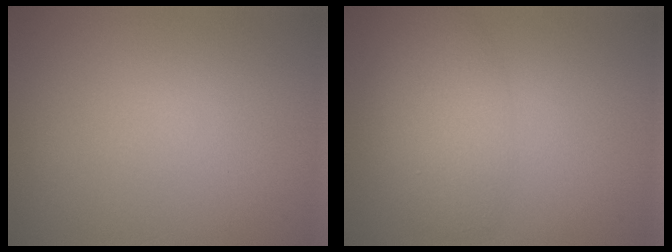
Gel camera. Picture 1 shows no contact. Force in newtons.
{"total": 3.7, "press": 3.7, "slide": 0.1}